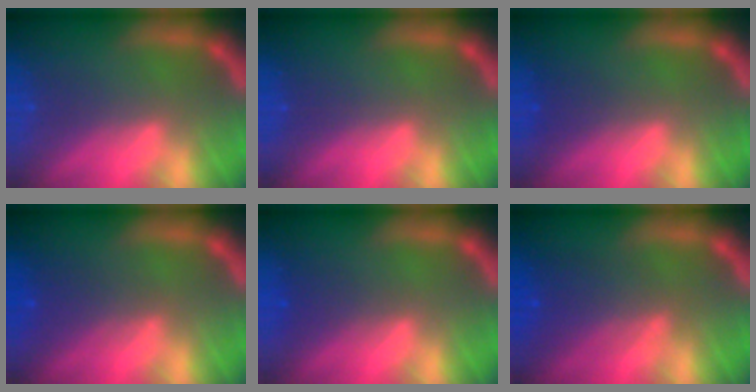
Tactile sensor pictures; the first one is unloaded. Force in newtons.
{"total": 0.0}
{"total": 1.5}
{"total": 3.0}
{"total": 2.0}
{"total": 4.5}